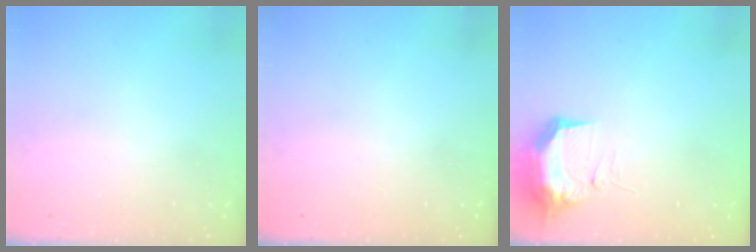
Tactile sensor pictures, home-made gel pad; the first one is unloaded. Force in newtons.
{"total": 0.0}
{"total": 10.1, "press": 10.1, "slide": 0.3}